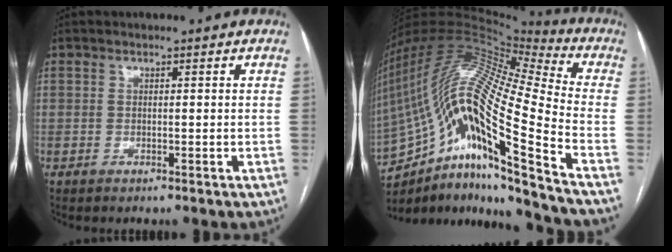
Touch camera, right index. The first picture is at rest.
{"total": 24.6, "force": [-14.5, 1.5, 19.8], "torque": [-0.392, 0.009, -0.268]}